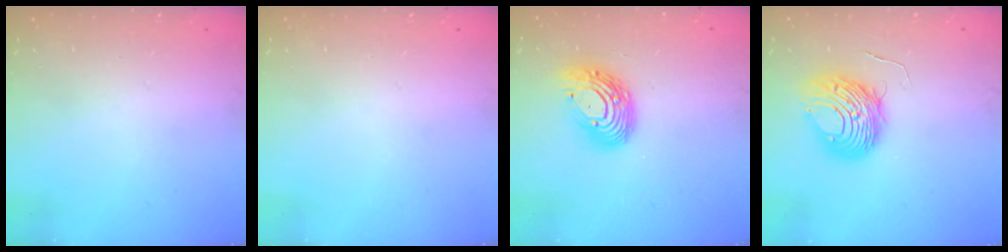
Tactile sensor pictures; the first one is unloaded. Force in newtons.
{"total": 0.0}
{"total": 13.7, "press": 13.7, "slide": 0.9}
{"total": 10.3, "press": 10.3, "slide": 1.0}